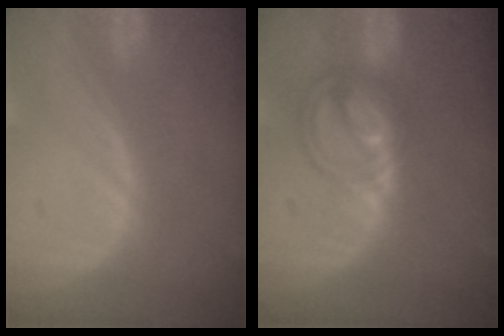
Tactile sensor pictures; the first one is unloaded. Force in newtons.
{"total": 5.8, "press": 5.7, "slide": 1.2}